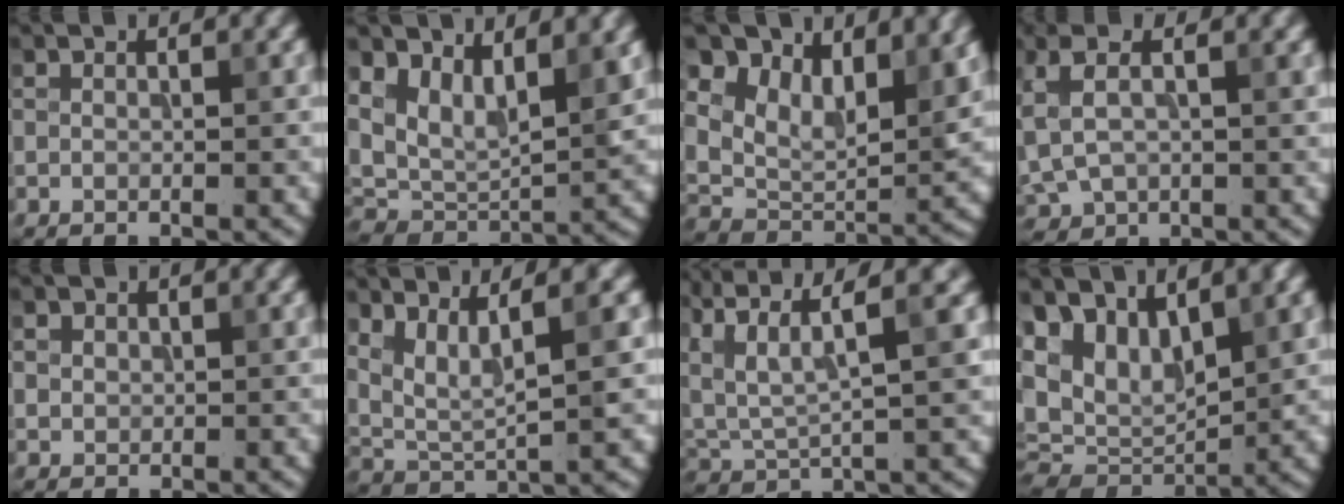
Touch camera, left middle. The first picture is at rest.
{"total": 7.4, "force": [3.2, 4.2, 5.3], "torque": [-0.108, -0.013, 0.060]}
{"total": 8.6, "force": [5.9, 4.2, 4.6], "torque": [-0.096, -0.001, 0.093]}
{"total": 6.5, "force": [2.0, 3.9, 4.8], "torque": [-0.132, 0.019, 0.047]}
{"total": 1.5, "force": [0.5, 1.3, 0.5], "torque": [-0.016, 0.002, 0.024]}
{"total": 4.7, "force": [2.3, 1.1, 3.9], "torque": [-0.084, -0.002, 0.052]}
{"total": 8.7, "force": [5.3, 2.4, 6.4], "torque": [-0.144, 0.015, 0.098]}
{"total": 8.5, "force": [3.8, 4.8, 5.9], "torque": [-0.146, 0.002, 0.070]}